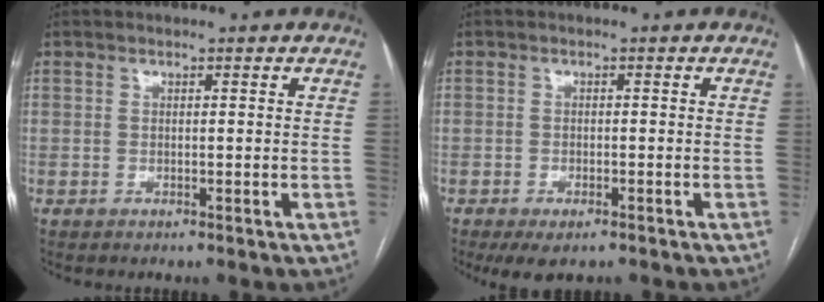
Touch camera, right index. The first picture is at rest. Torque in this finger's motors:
{"motor_torque": [0.65, -0.58, 0.25, 0.04]}